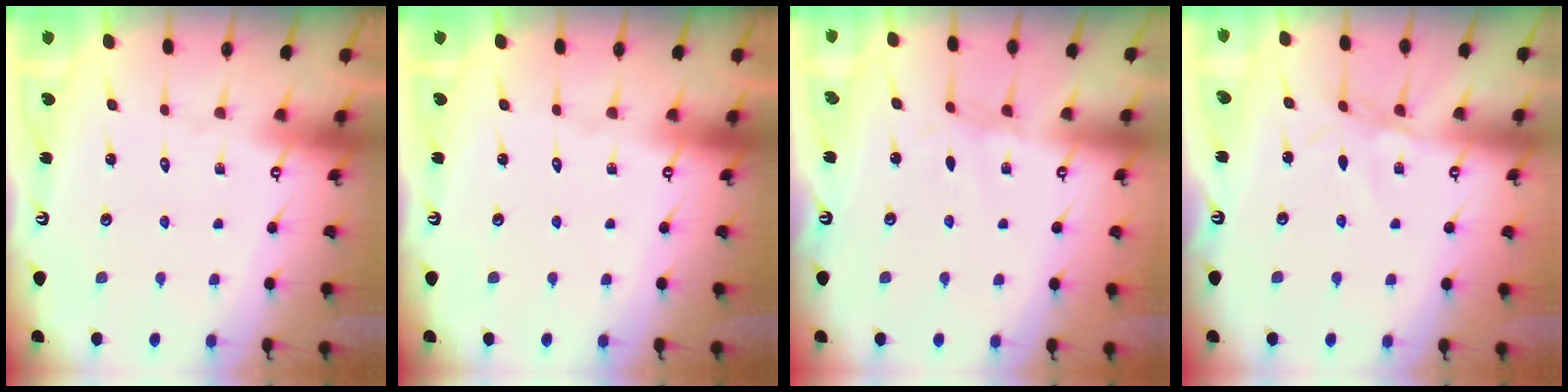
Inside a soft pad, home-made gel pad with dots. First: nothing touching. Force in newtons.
{"total": 0.0}
{"total": 1.5, "press": 1.5, "slide": 0.4}
{"total": 4.0, "press": 3.9, "slide": 0.4}